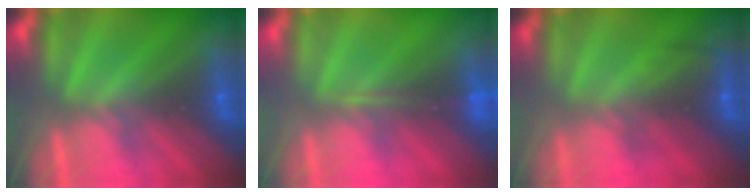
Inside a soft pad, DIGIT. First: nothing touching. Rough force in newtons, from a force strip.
{"total": 1.3}
{"total": 2.2}